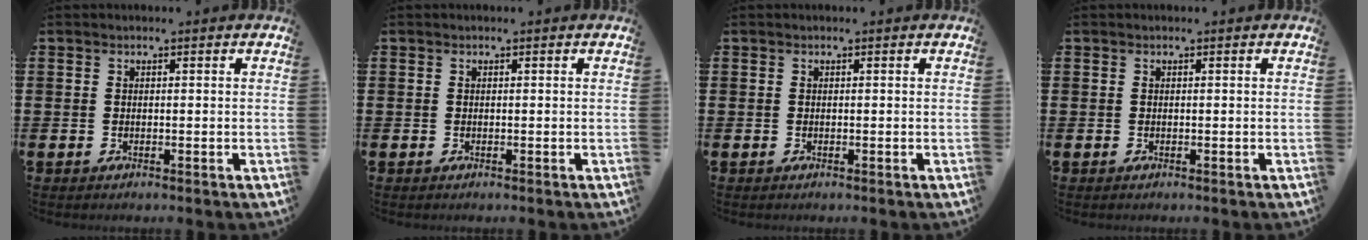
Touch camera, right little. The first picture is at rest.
{"total": 0.0}
{"total": 0.0}
{"total": 0.0}